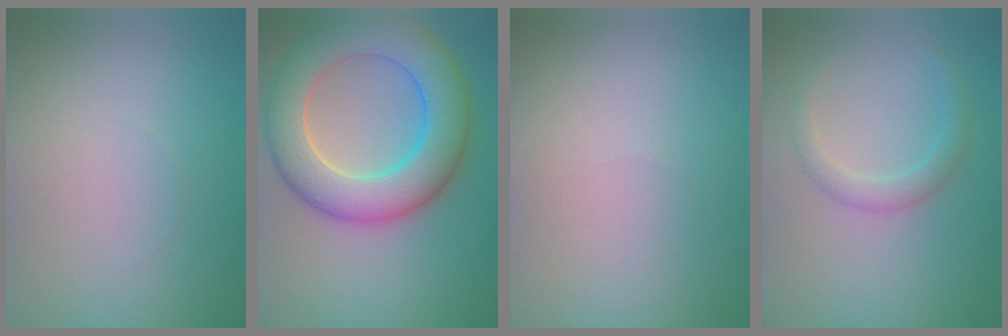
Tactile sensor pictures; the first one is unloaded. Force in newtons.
{"total": 9.3, "press": 9.3, "slide": 0.6}
{"total": 0.0}
{"total": 2.0, "press": 2.0, "slide": 0.1}